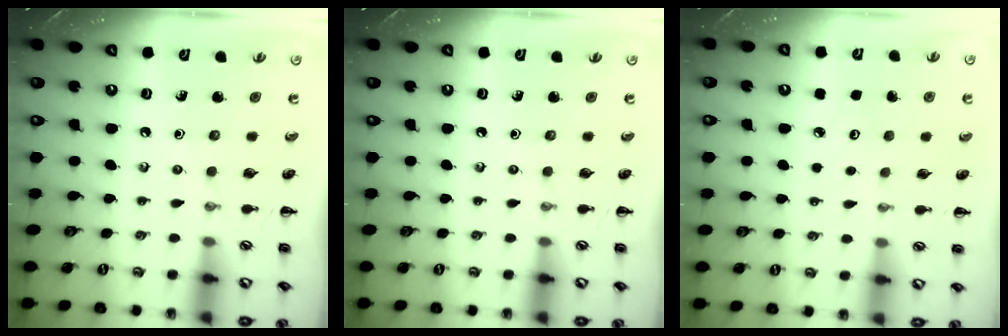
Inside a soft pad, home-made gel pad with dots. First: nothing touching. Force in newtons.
{"total": 0.0}
{"total": 2.8, "press": 2.7, "slide": 0.8}